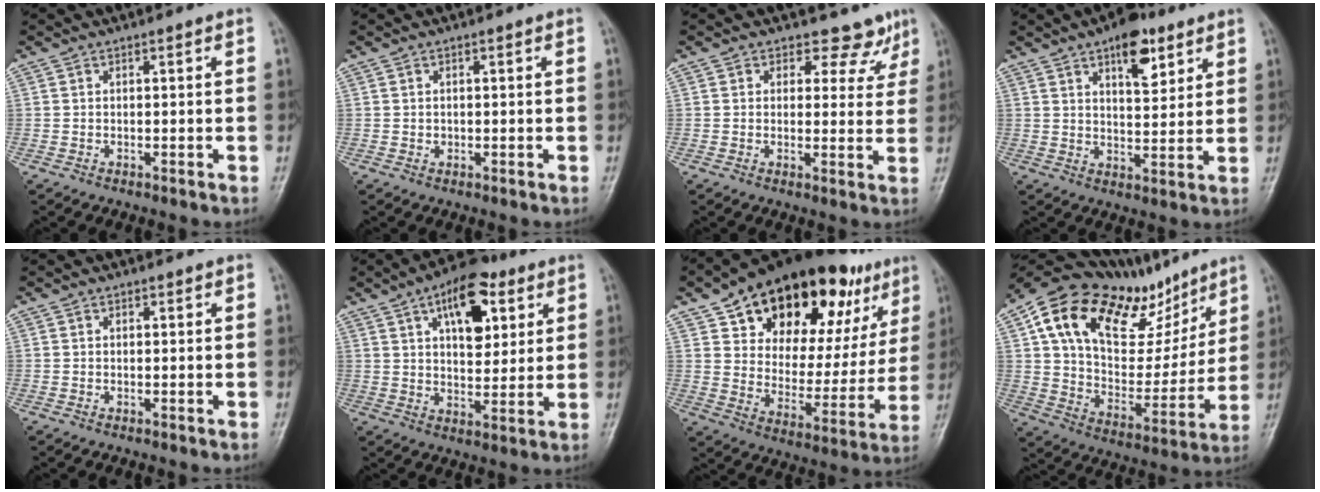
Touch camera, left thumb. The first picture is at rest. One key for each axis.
{"total": 0.7, "fx": 0.1, "fy": 0.6, "fz": 0.2, "tx": 0.001, "ty": 0.001, "tz": 0.001}
{"total": 6.3, "fx": 4.8, "fy": 4.1, "fz": 0.7, "tx": 0.030, "ty": -0.029, "tz": 0.046}
{"total": 9.4, "fx": 5.4, "fy": 4.4, "fz": 6.4, "tx": -0.068, "ty": -0.026, "tz": 0.078}
{"total": 0.6, "fx": 0.3, "fy": 0.5, "fz": 0.1, "tx": 0.002, "ty": -0.001, "tz": 0.003}
{"total": 13.8, "fx": 6.1, "fy": 7.2, "fz": 10.1, "tx": -0.114, "ty": -0.015, "tz": 0.093}
{"total": 28.4, "fx": 17.3, "fy": 14.2, "fz": 17.4, "tx": -0.211, "ty": -0.038, "tz": 0.264}
{"total": 28.4, "fx": 15.6, "fy": 14.6, "fz": 18.7, "tx": -0.264, "ty": -0.010, "tz": 0.263}